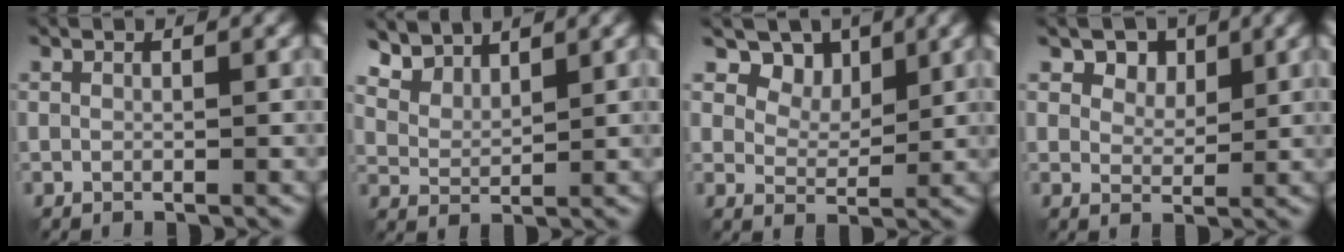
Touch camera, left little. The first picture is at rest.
{"total": 4.7, "force": [4.1, 1.8, 1.5], "torque": [-0.054, -0.006, 0.089]}
{"total": 5.3, "force": [2.9, 3.5, 2.6], "torque": [-0.048, -0.021, 0.060]}
{"total": 3.5, "force": [1.8, 2.5, 1.7], "torque": [-0.038, -0.017, 0.041]}